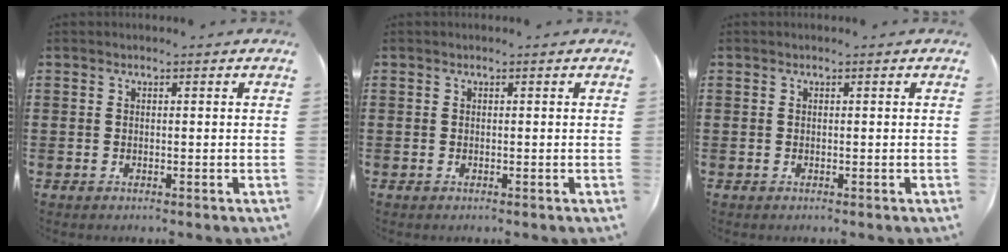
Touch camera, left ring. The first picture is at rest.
{"total": 0.0}
{"total": 0.0}